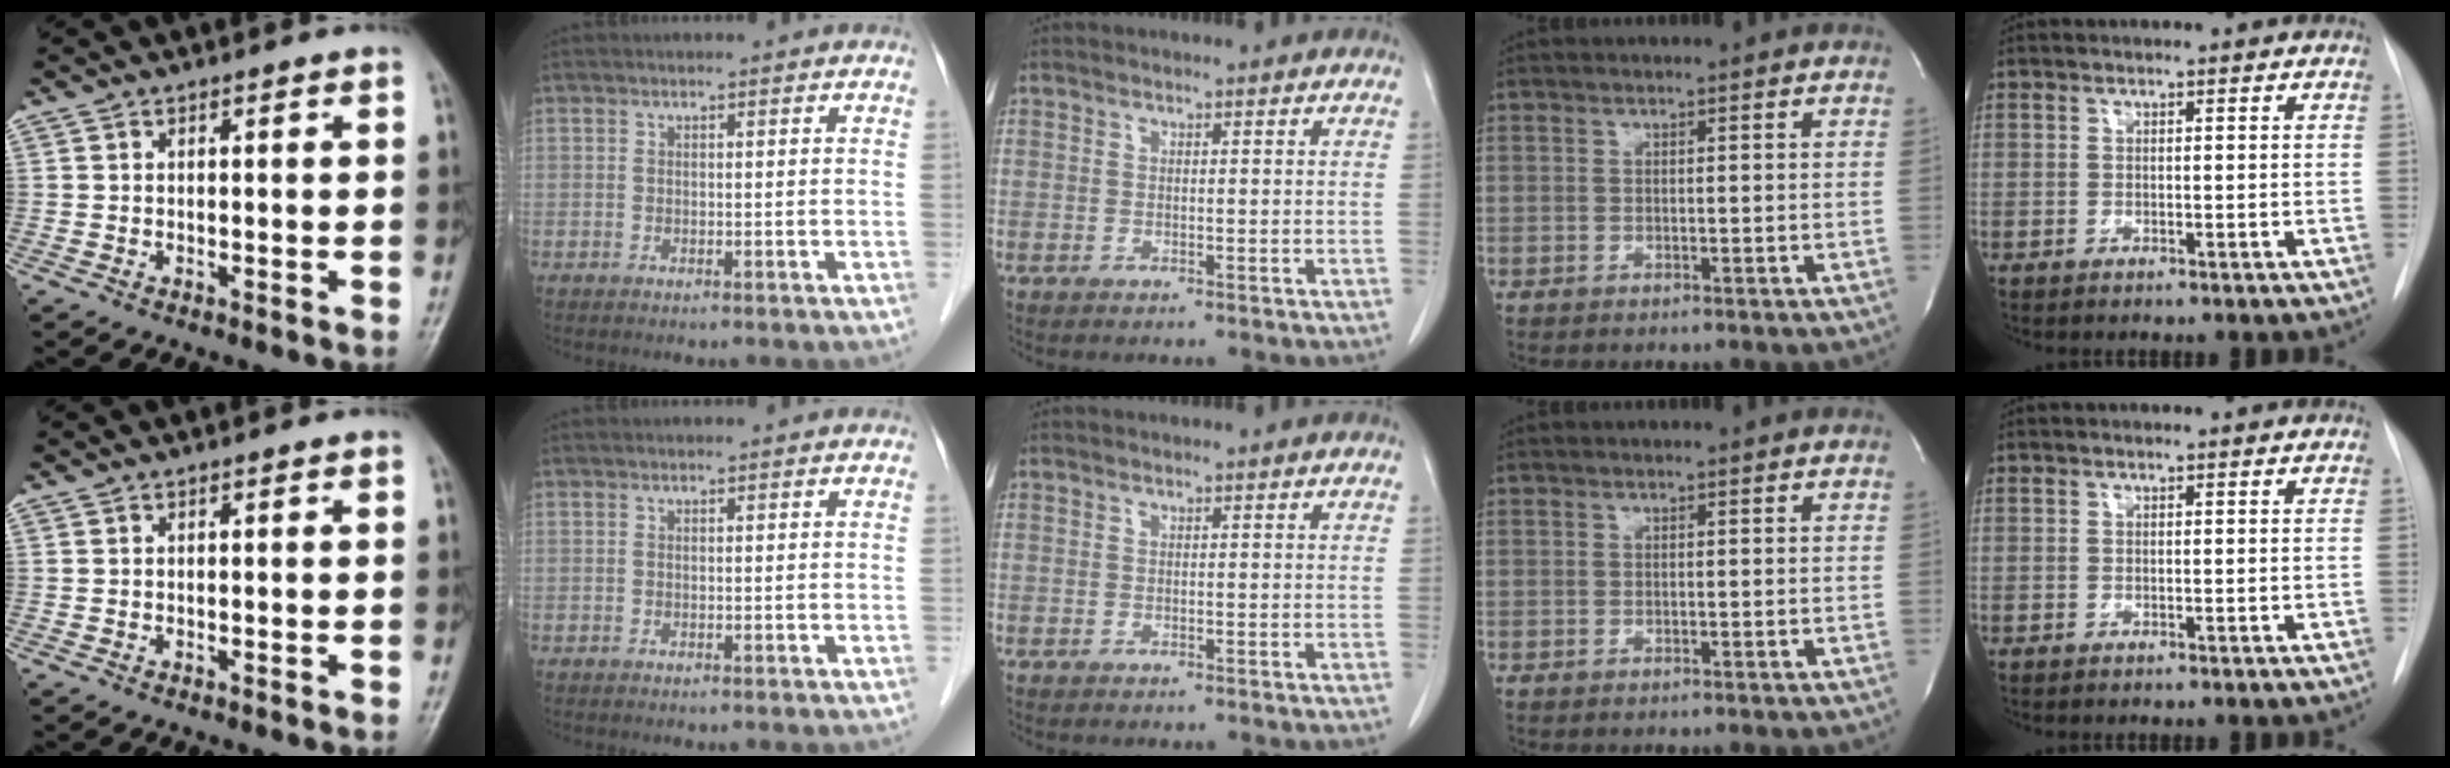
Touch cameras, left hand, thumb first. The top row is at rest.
{}